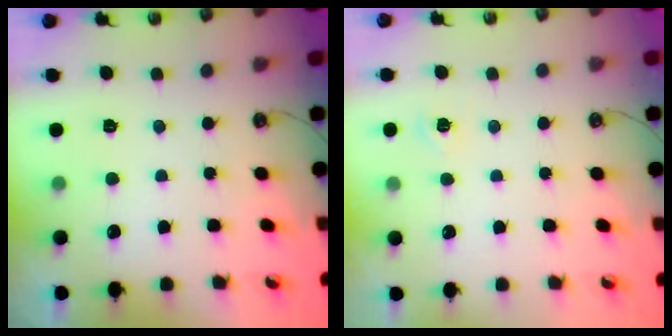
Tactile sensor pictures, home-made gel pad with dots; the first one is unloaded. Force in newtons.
{"total": 4.1, "press": 4.1, "slide": 0.5}